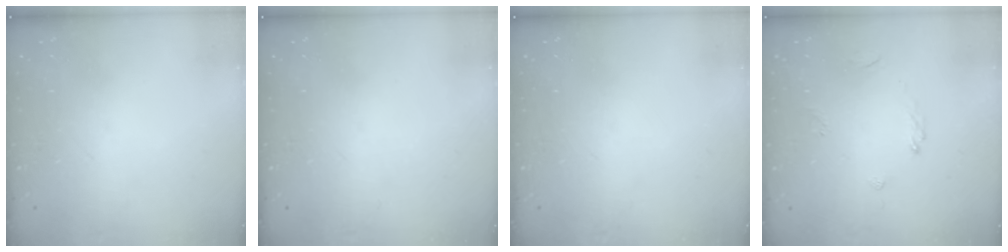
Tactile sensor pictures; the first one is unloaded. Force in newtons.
{"total": 0.0}
{"total": 0.0}
{"total": 2.6, "press": 2.5, "slide": 0.8}